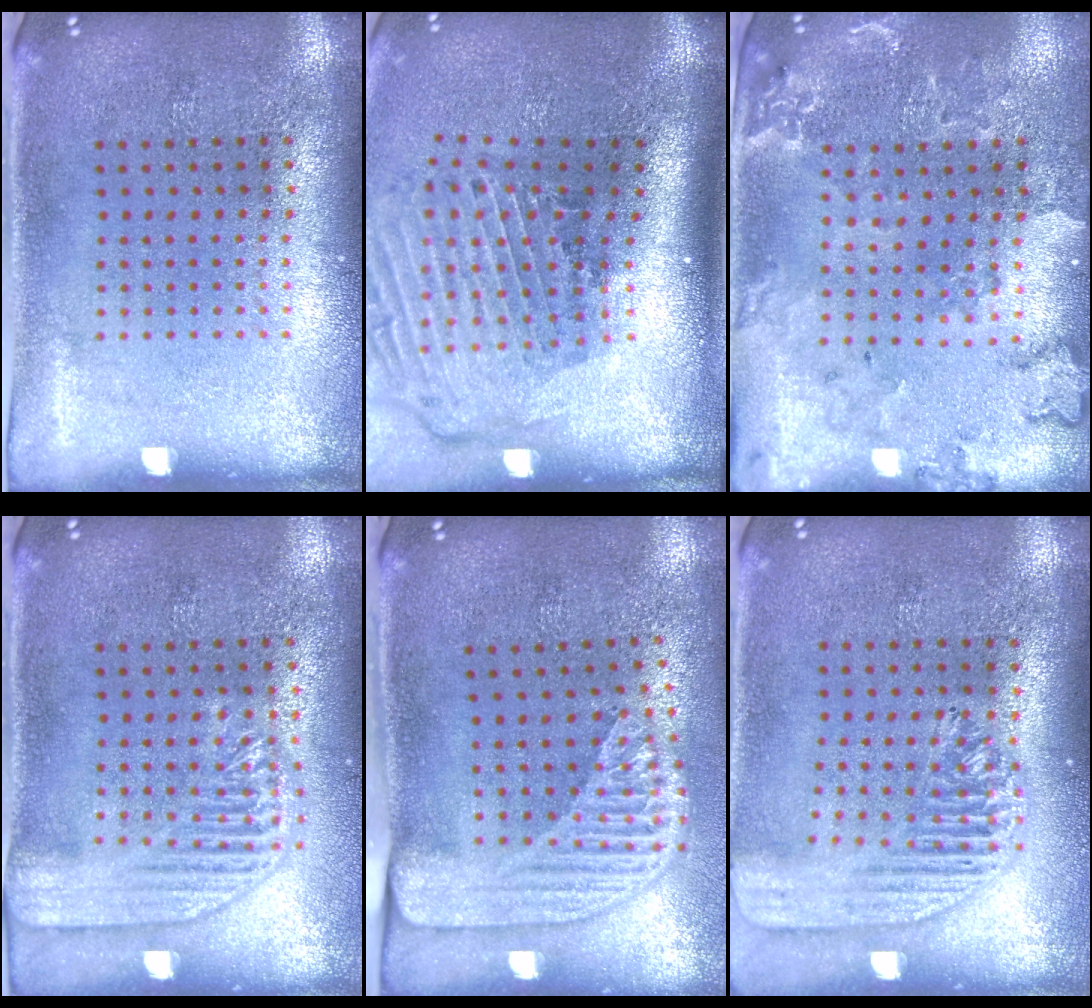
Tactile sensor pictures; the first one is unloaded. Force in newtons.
{"total": 3.0, "press": 2.1, "slide": 2.2}
{"total": 0.5, "press": 0.5, "slide": 0.2}
{"total": 2.0, "press": 1.8, "slide": 0.7}
{"total": 2.3, "press": 1.8, "slide": 1.5}
{"total": 1.6, "press": 1.4, "slide": 0.6}